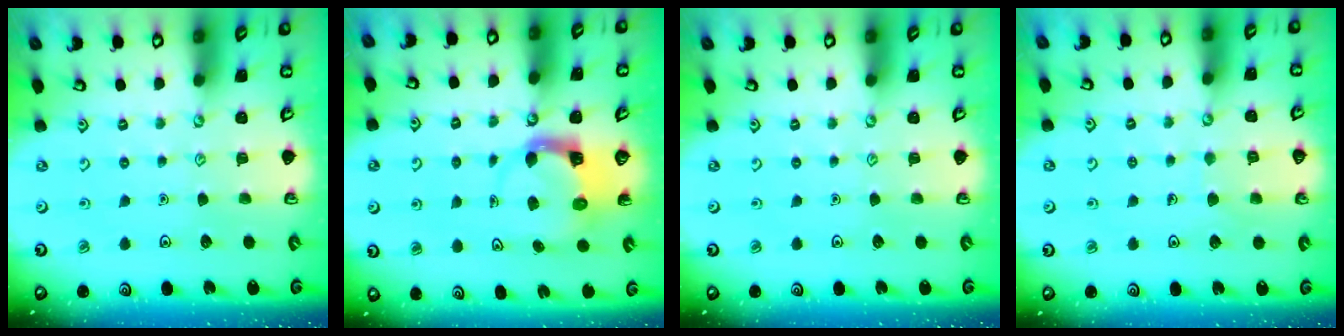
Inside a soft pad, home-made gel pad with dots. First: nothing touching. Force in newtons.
{"total": 3.9, "press": 3.8, "slide": 0.5}
{"total": 0.0}
{"total": 5.2, "press": 5.1, "slide": 0.3}